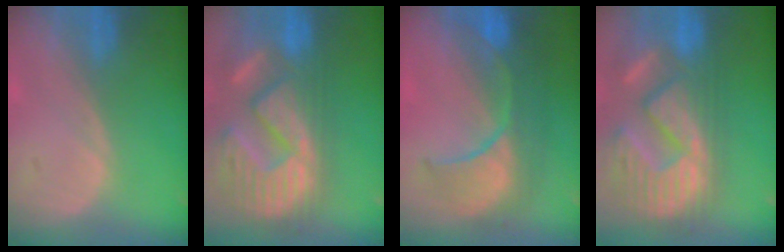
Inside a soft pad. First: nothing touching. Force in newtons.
{"total": 14.9, "press": 12.3, "slide": 8.5}
{"total": 10.5, "press": 9.2, "slide": 5.0}
{"total": 14.9, "press": 12.3, "slide": 8.5}